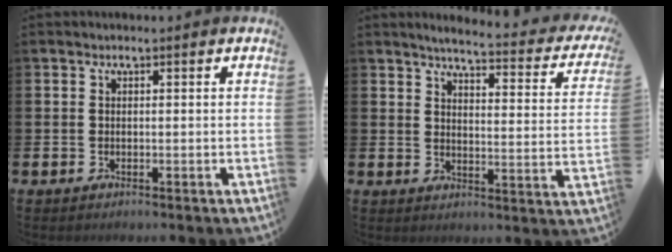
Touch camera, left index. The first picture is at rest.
{"total": 4.1, "force": [3.7, 0.3, 1.8], "torque": [-0.039, -0.036, 0.052]}